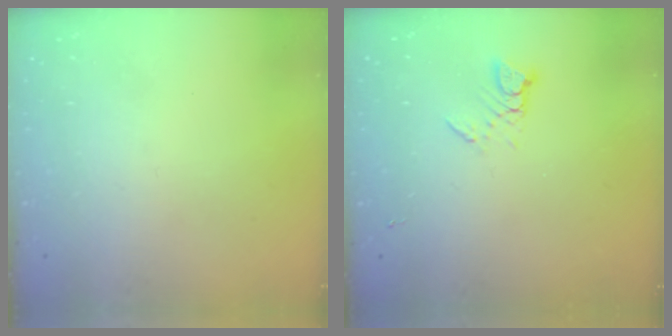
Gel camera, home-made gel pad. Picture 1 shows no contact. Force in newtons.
{"total": 3.7, "press": 3.7, "slide": 0.4}